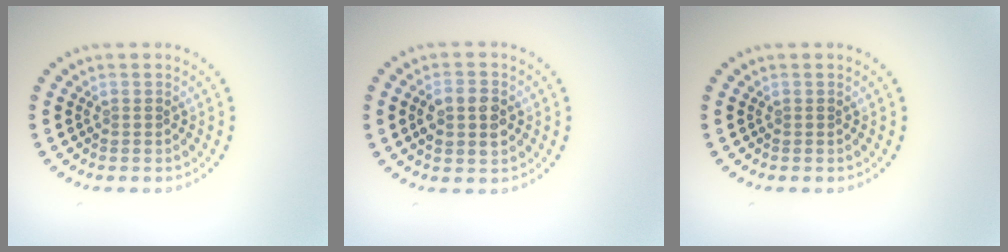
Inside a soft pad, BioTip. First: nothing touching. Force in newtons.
{"total": 3.4, "press": 3.4, "slide": 0.1}
{"total": 0.0}